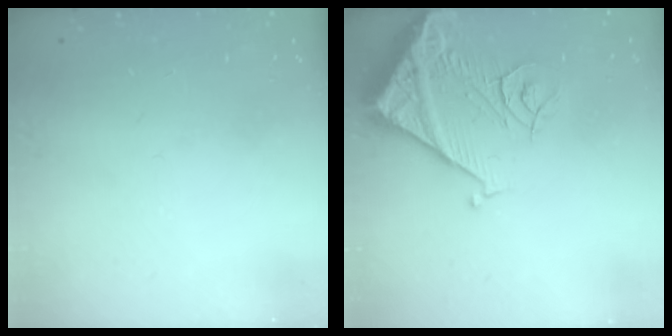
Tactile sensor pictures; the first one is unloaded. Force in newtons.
{"total": 13.6, "press": 13.6, "slide": 1.6}